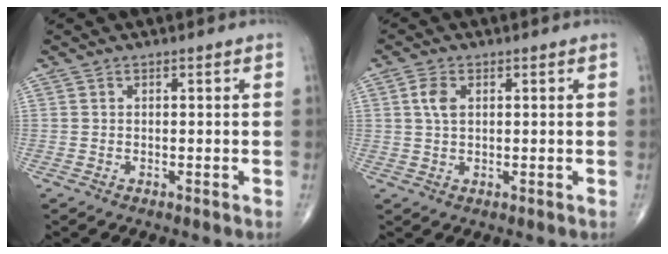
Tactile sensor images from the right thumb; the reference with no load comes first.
{"total": 3.5, "force": [0.9, 2.0, 2.6], "torque": [-0.056, 0.002, 0.017]}